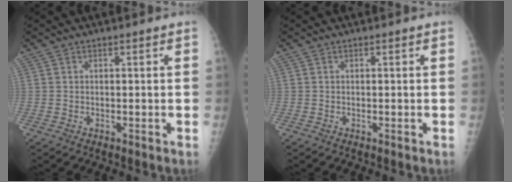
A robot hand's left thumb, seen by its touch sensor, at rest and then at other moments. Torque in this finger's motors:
{"motor_torque": [-0.01, 0.01, -0.02, 0.02, 0.00]}